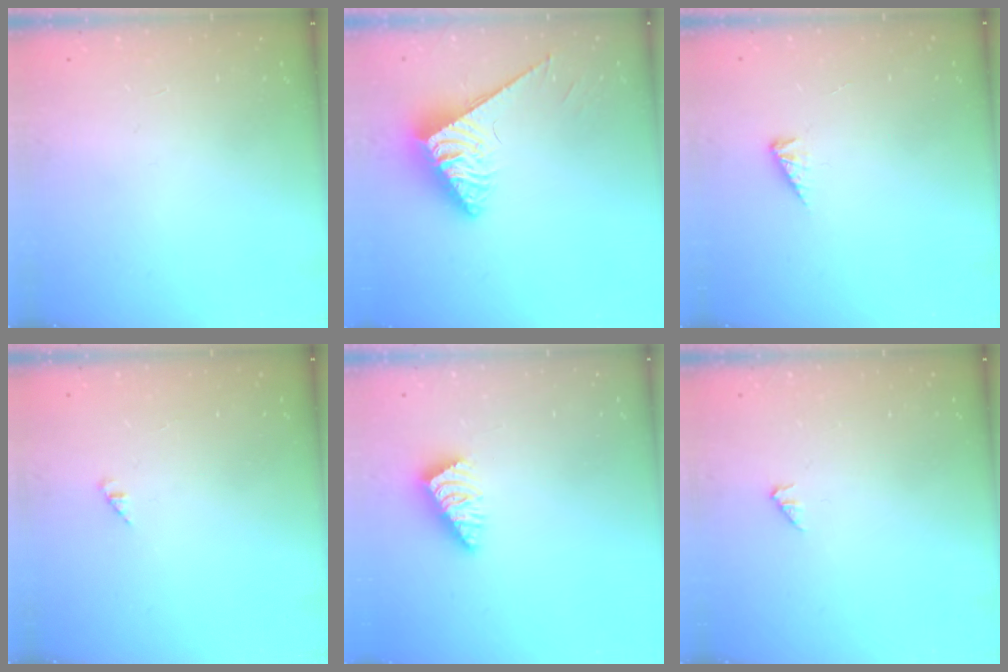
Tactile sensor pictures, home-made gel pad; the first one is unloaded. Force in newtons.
{"total": 3.9, "press": 3.9, "slide": 0.4}
{"total": 3.9, "press": 3.9, "slide": 0.5}
{"total": 2.0, "press": 2.0, "slide": 0.4}
{"total": 2.4, "press": 2.4, "slide": 0.4}
{"total": 0.0}